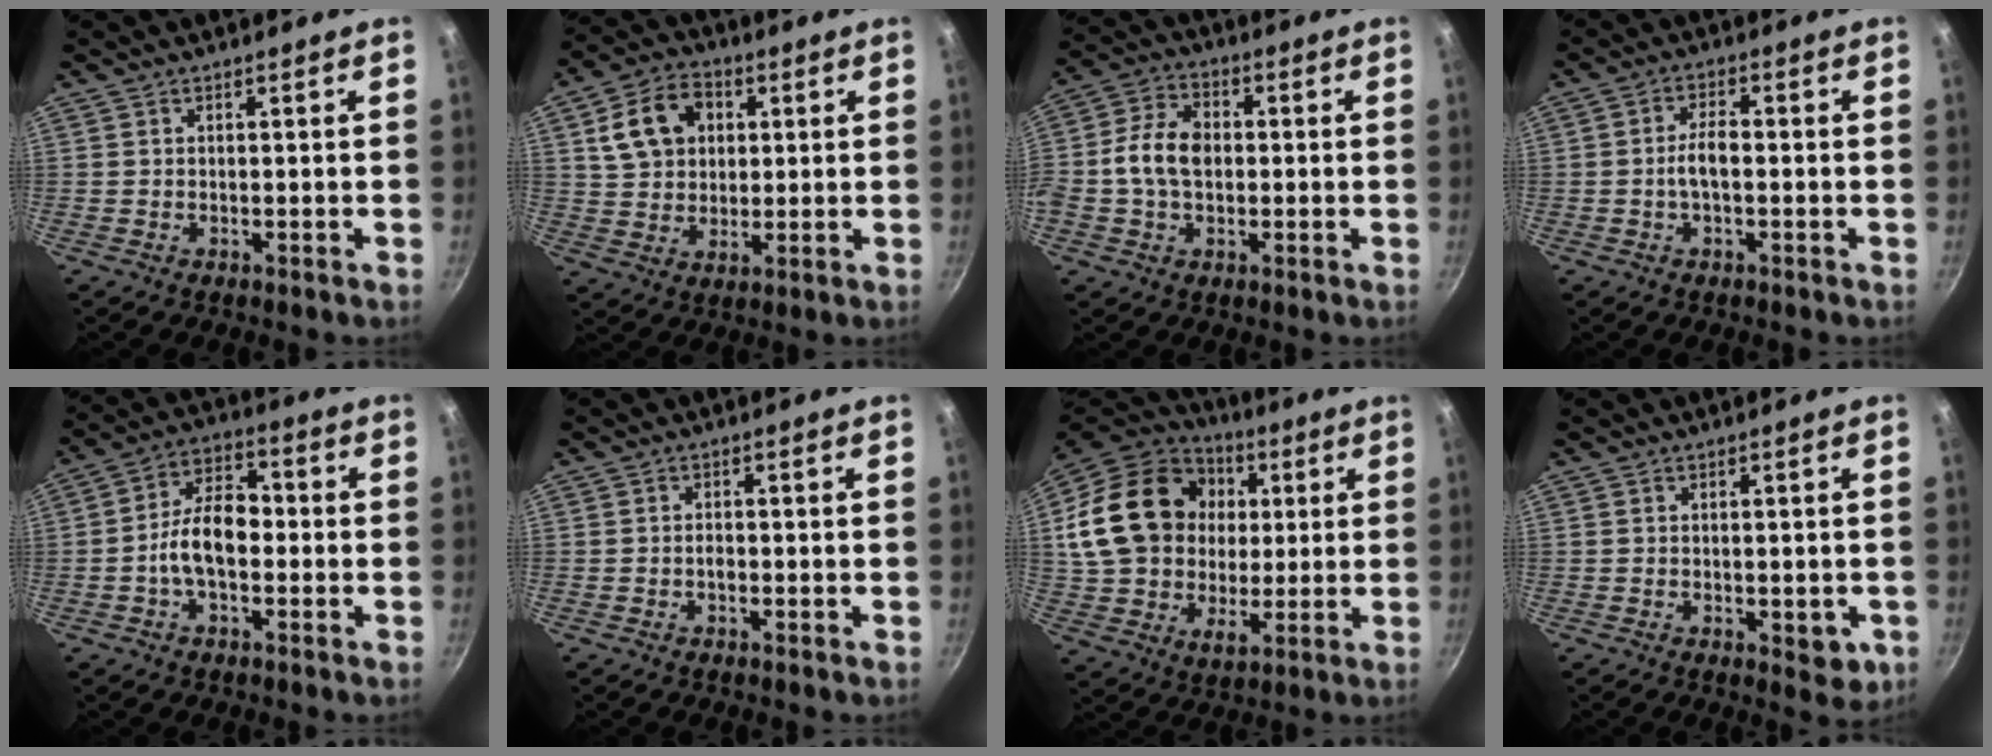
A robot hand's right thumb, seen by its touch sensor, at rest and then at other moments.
{"total": 12.1, "force": [3.5, 9.2, 7.0], "torque": [-0.104, 0.008, 0.056]}
{"total": 10.2, "force": [-0.2, 7.2, 7.1], "torque": [-0.117, 0.022, -0.019]}
{"total": 4.4, "force": [-0.7, 2.0, 3.8], "torque": [-0.071, 0.020, -0.016]}
{"total": 10.2, "force": [-1.6, 6.1, 7.9], "torque": [-0.114, 0.040, -0.041]}
{"total": 1.2, "force": [-0.4, 0.8, 0.8], "torque": [-0.011, 0.006, -0.008]}
{"total": 24.9, "force": [4.7, 18.9, 15.5], "torque": [-0.258, 0.012, 0.079]}
{"total": 5.1, "force": [-1.4, 2.5, 4.2], "torque": [-0.045, -0.005, -0.014]}